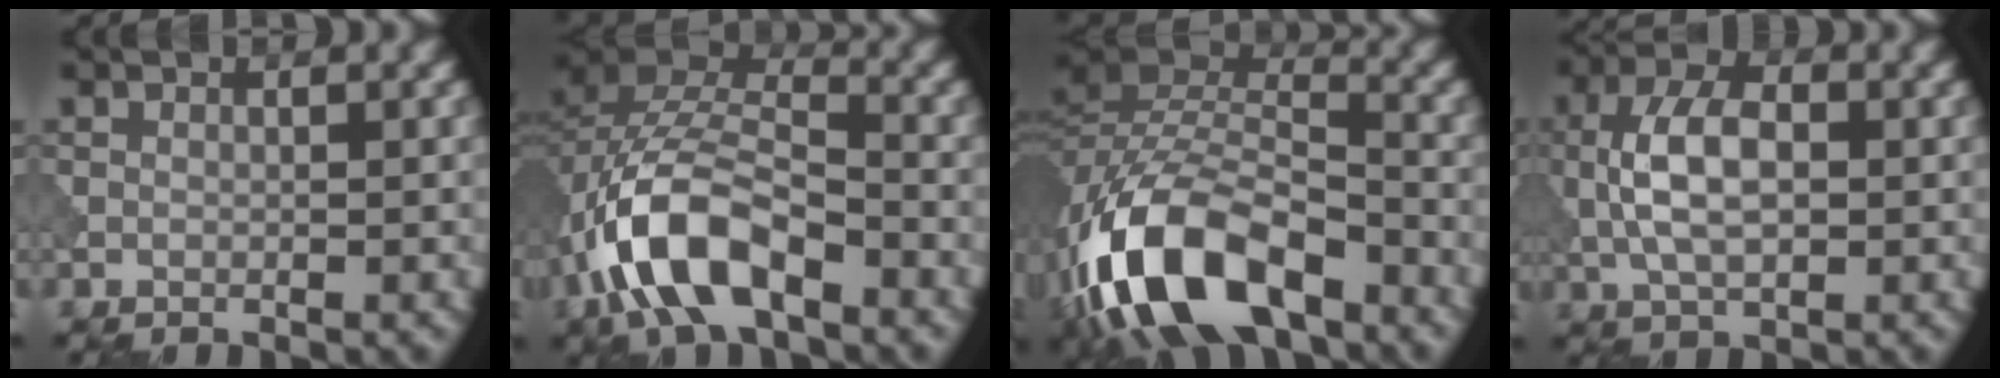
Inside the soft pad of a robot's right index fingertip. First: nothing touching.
{"total": 10.0, "force": [-4.5, 5.2, 7.4], "torque": [-0.147, 0.010, -0.091]}
{"total": 13.0, "force": [-7.2, 6.4, 8.8], "torque": [-0.173, -0.006, -0.141]}
{"total": 5.9, "force": [-0.1, 3.1, 5.0], "torque": [-0.105, 0.005, -0.003]}